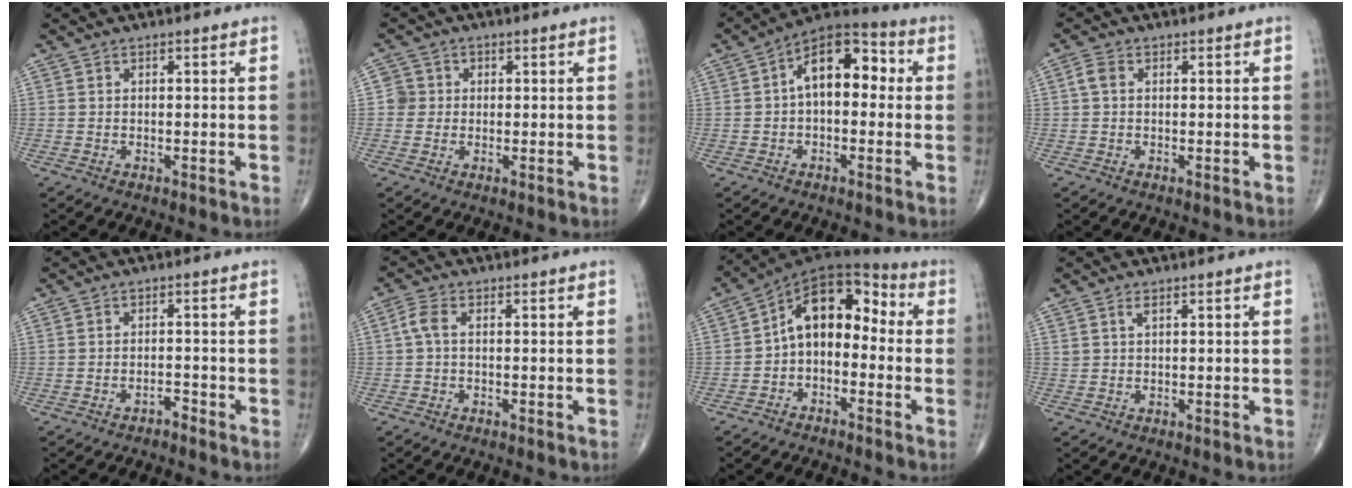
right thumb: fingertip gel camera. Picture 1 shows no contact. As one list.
[{"total": 3.1, "force": [0.1, 3.1, 0.3], "torque": [0.022, 0.008, -0.003]}, {"total": 12.1, "force": [1.1, 6.9, 9.8], "torque": [-0.130, 0.040, 0.002]}, {"total": 2.1, "force": [0.3, 1.5, 1.5], "torque": [-0.034, 0.010, 0.006]}, {"total": 1.4, "force": [-1.3, 0.5, 0.3], "torque": [-0.001, 0.008, -0.020]}, {"total": 2.8, "force": [0.1, 1.4, 2.5], "torque": [-0.062, 0.008, -0.003]}, {"total": 11.9, "force": [-1.1, 7.6, 9.1], "torque": [-0.111, 0.059, -0.036]}, {"total": 1.2, "force": [0.7, 0.4, 0.8], "torque": [-0.015, 0.002, 0.017]}]